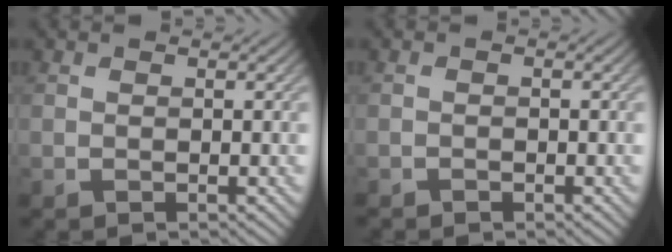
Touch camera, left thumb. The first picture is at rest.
{"total": 0.8, "force": [-0.7, 0.4, 0.0], "torque": [0.000, -0.001, -0.015]}